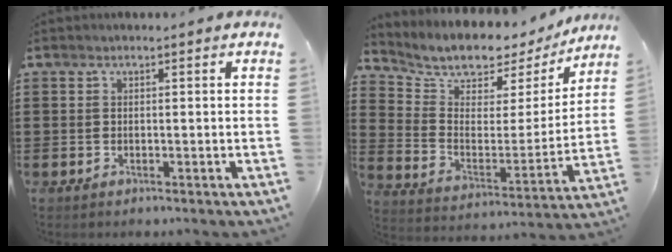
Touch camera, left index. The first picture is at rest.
{"total": 6.2, "force": [5.9, 2.0, 0.4], "torque": [-0.042, -0.055, 0.097]}